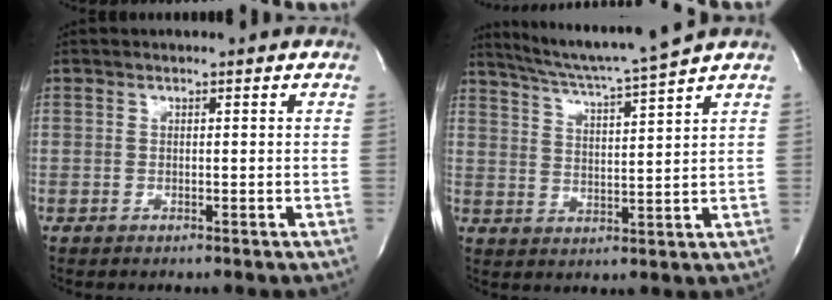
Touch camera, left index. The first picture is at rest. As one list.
[{"total": 10.3, "force": [9.2, -2.3, 4.1], "torque": [-0.081, -0.018, 0.155]}]